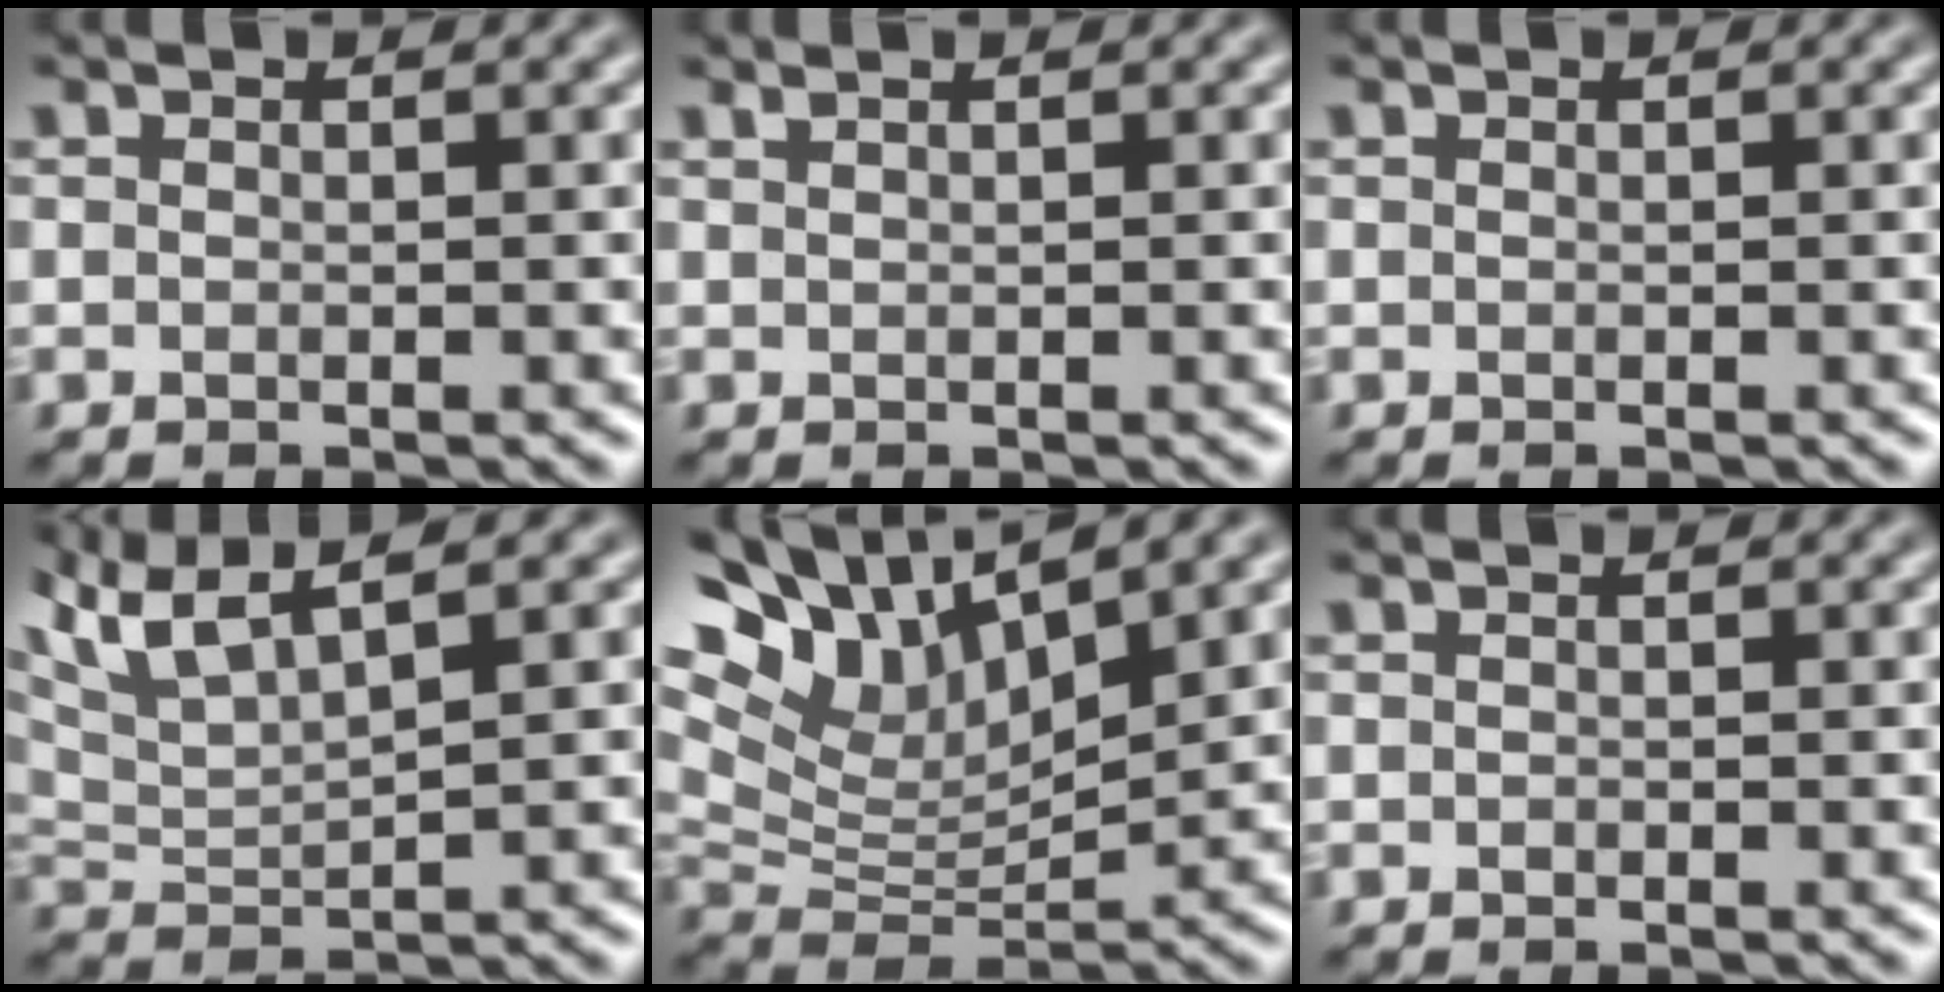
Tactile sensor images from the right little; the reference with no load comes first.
{"total": 0.5, "force": [0.4, -0.2, -0.2], "torque": [0.000, -0.004, 0.010]}
{"total": 0.0}
{"total": 5.7, "force": [5.2, -1.5, 1.8], "torque": [-0.048, 0.018, 0.100]}
{"total": 10.8, "force": [9.0, 2.0, 5.6], "torque": [-0.134, 0.034, 0.149]}
{"total": 0.0}